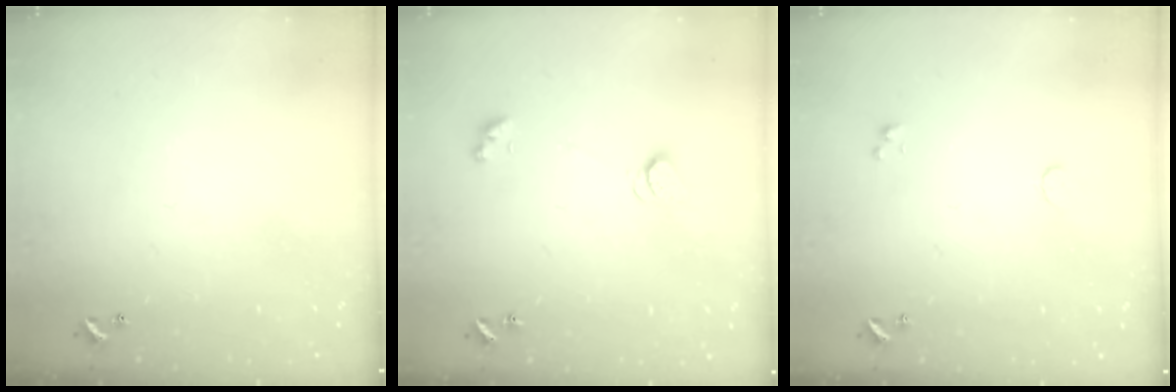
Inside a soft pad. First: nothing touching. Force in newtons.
{"total": 2.5, "press": 2.4, "slide": 0.3}
{"total": 0.5, "press": 0.4, "slide": 0.3}